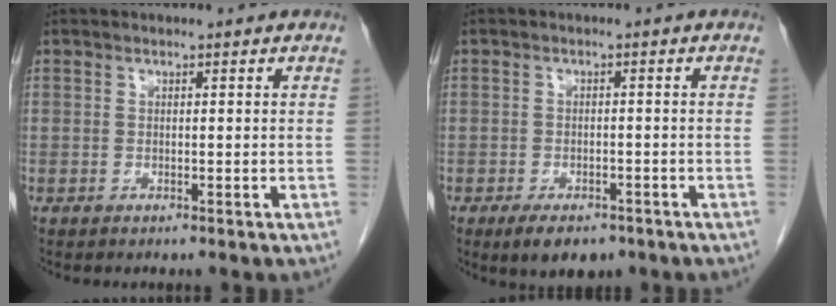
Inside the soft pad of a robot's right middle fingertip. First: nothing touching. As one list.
[{"total": 5.6, "force": [-3.9, 2.6, 3.0], "torque": [-0.048, -0.005, -0.056]}]